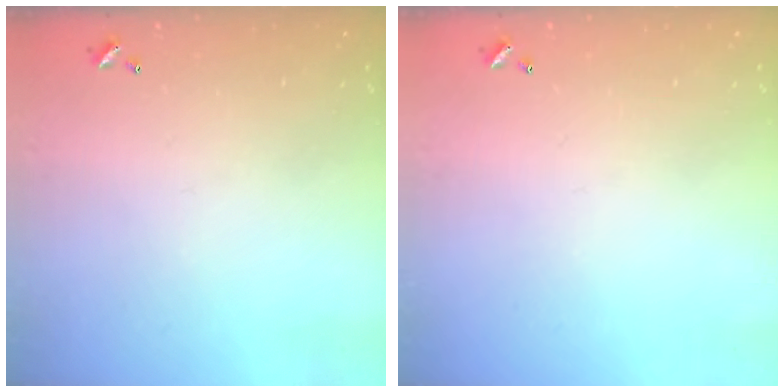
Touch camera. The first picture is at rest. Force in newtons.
{"total": 0.0}